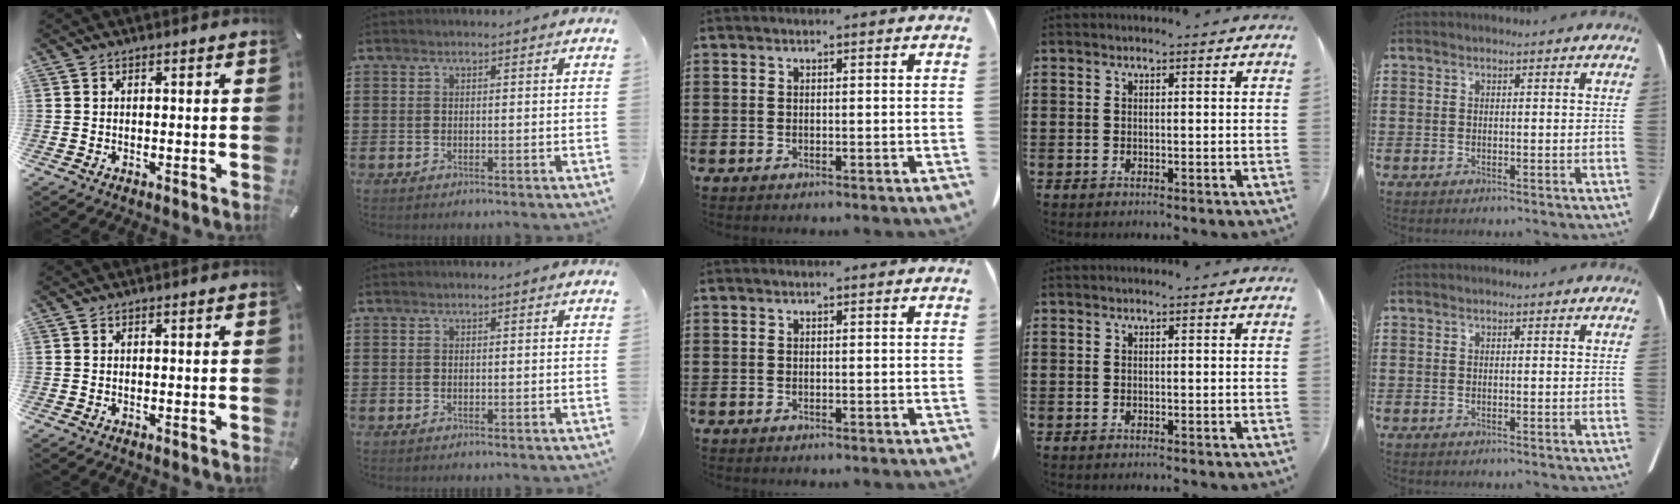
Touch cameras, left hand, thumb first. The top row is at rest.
{}